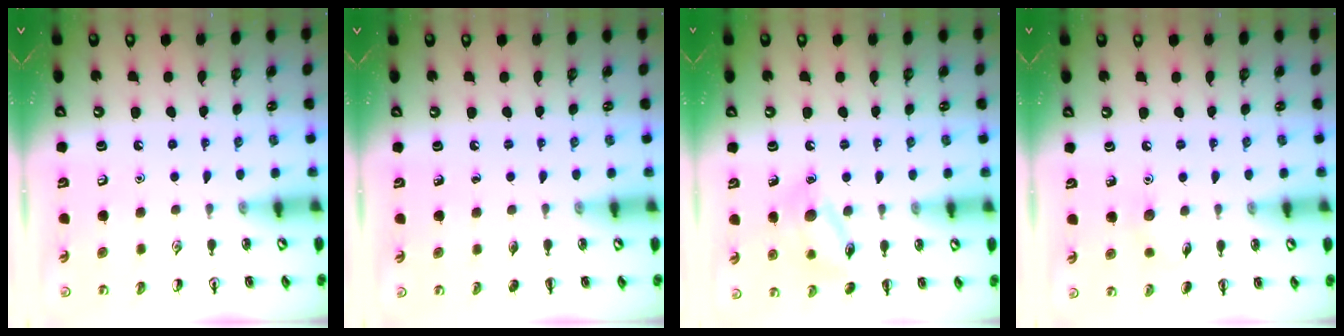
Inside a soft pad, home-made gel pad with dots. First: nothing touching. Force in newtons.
{"total": 0.0}
{"total": 11.6, "press": 11.6, "slide": 0.7}
{"total": 5.6, "press": 5.4, "slide": 1.6}